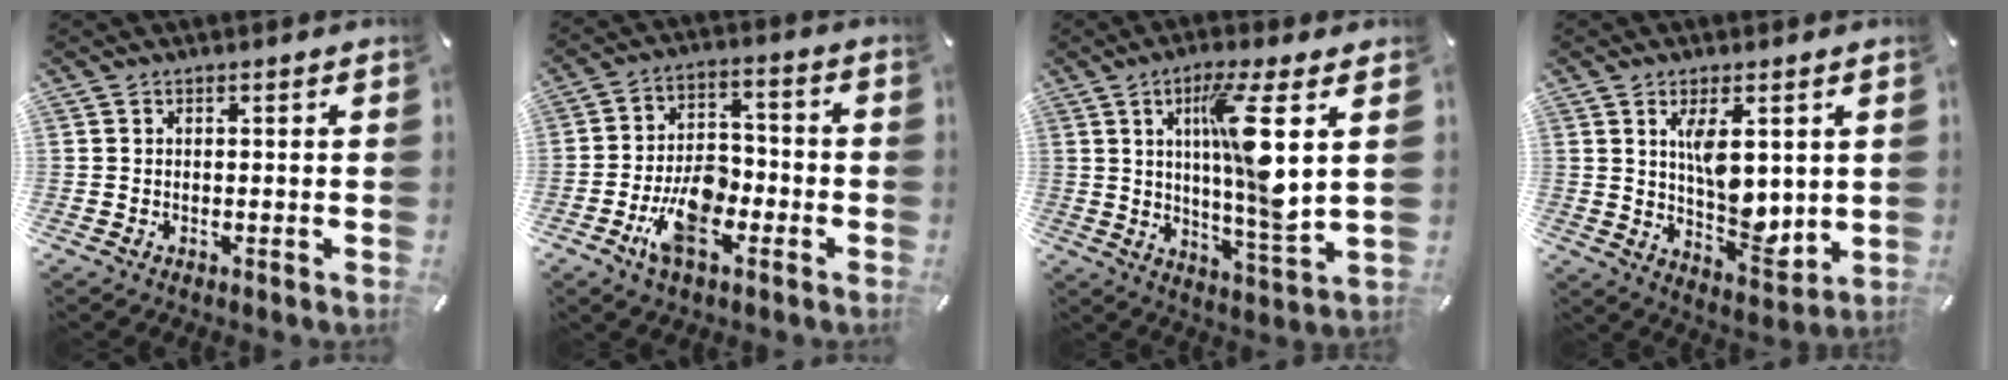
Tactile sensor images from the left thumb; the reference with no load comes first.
{"total": 11.8, "force": [-5.2, 6.8, 8.1], "torque": [-0.150, 0.021, -0.092]}
{"total": 14.4, "force": [4.0, 1.9, 13.7], "torque": [-0.233, -0.023, 0.053]}
{"total": 10.1, "force": [3.2, 5.2, 8.0], "torque": [-0.127, -0.026, 0.054]}